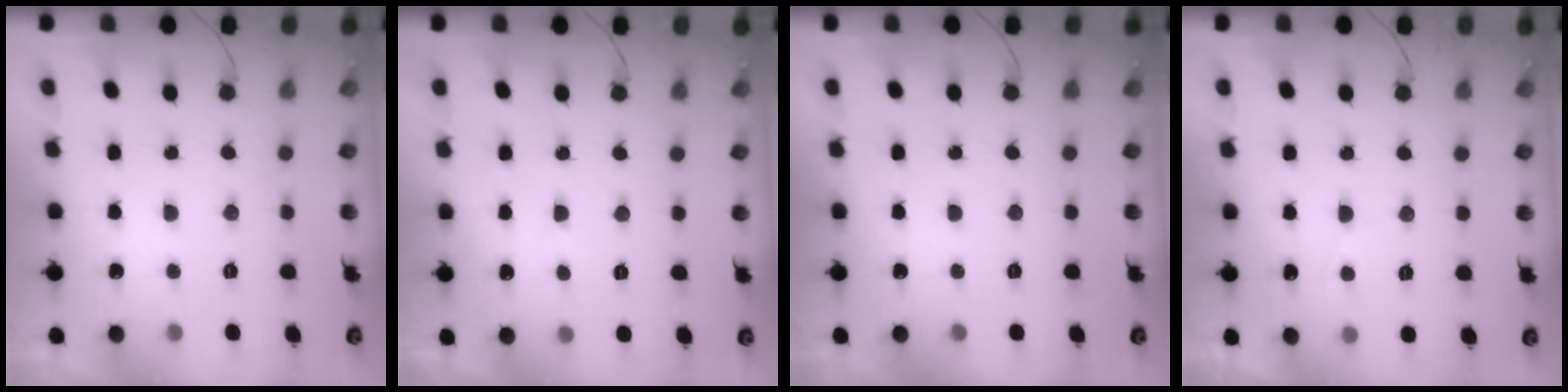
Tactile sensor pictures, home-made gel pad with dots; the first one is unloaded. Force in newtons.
{"total": 2.3, "press": 2.3, "slide": 0.3}
{"total": 0.0}
{"total": 2.7, "press": 2.6, "slide": 0.5}